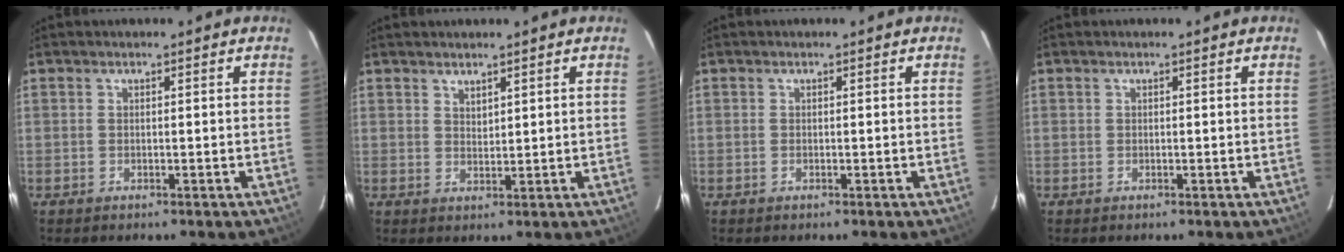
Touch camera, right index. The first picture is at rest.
{"total": 1.9, "force": [1.6, 0.7, 0.5], "torque": [-0.006, 0.001, 0.029]}
{"total": 0.0}
{"total": 0.0}